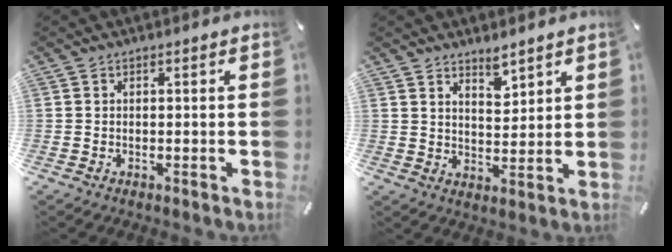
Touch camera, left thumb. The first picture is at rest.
{"total": 4.6, "force": [4.2, 1.8, 0.6], "torque": [0.002, -0.031, 0.076]}